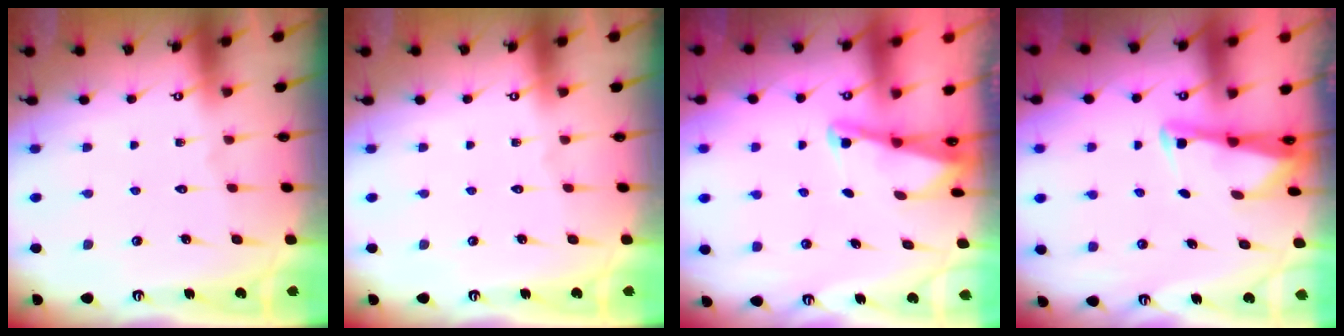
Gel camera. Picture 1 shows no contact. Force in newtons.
{"total": 0.0}
{"total": 2.0, "press": 2.0, "slide": 0.2}
{"total": 2.7, "press": 2.6, "slide": 0.2}